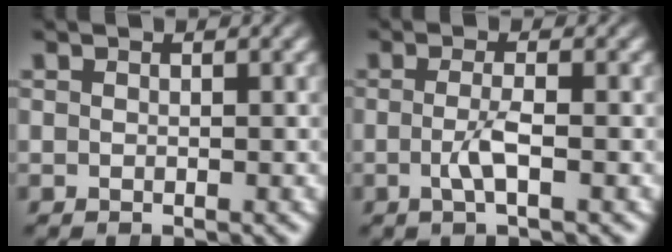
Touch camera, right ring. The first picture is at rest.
{"total": 2.2, "force": [-0.8, -0.1, 2.0], "torque": [-0.041, -0.007, -0.011]}